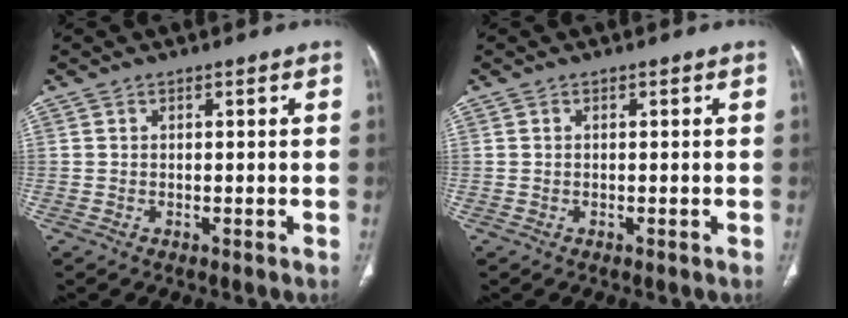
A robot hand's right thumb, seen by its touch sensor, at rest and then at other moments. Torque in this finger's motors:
{"motor_torque": [0.12, 0.08, 0.23, -0.30, 0.00]}